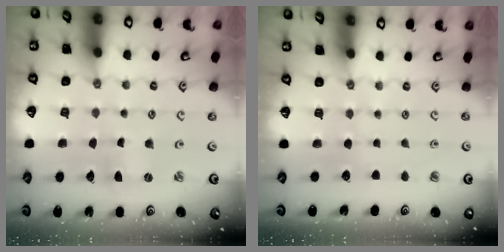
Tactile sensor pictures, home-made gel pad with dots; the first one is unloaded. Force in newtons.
{"total": 0.0}